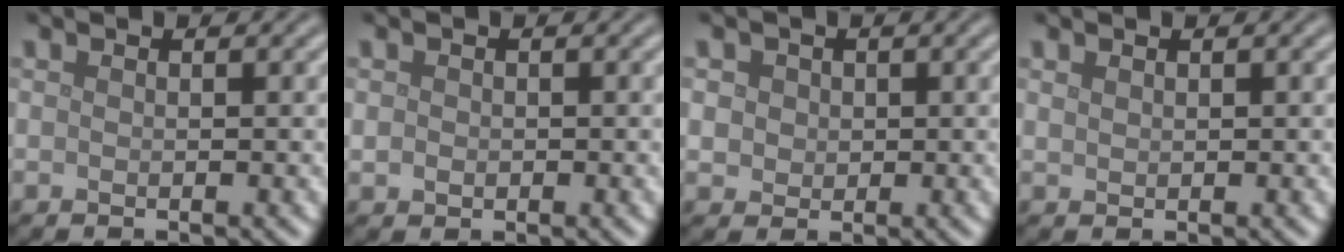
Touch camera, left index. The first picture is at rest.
{"total": 0.9, "force": [0.0, 0.8, 0.3], "torque": [-0.002, -0.003, 0.000]}
{"total": 3.1, "force": [1.2, 2.6, 1.4], "torque": [-0.026, 0.009, 0.012]}
{"total": 0.6, "force": [0.4, 0.4, 0.2], "torque": [-0.006, 0.000, 0.011]}